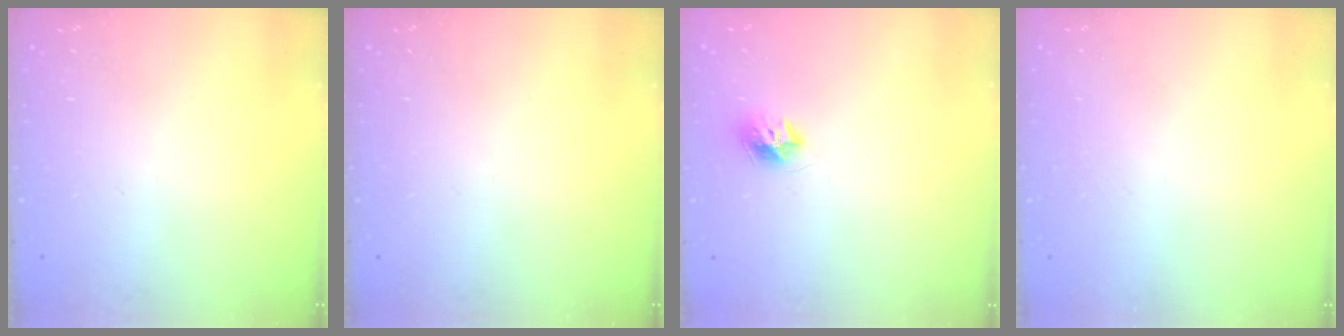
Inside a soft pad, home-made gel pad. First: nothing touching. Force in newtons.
{"total": 0.0}
{"total": 7.9, "press": 7.9, "slide": 0.4}
{"total": 0.9, "press": 0.9, "slide": 0.1}